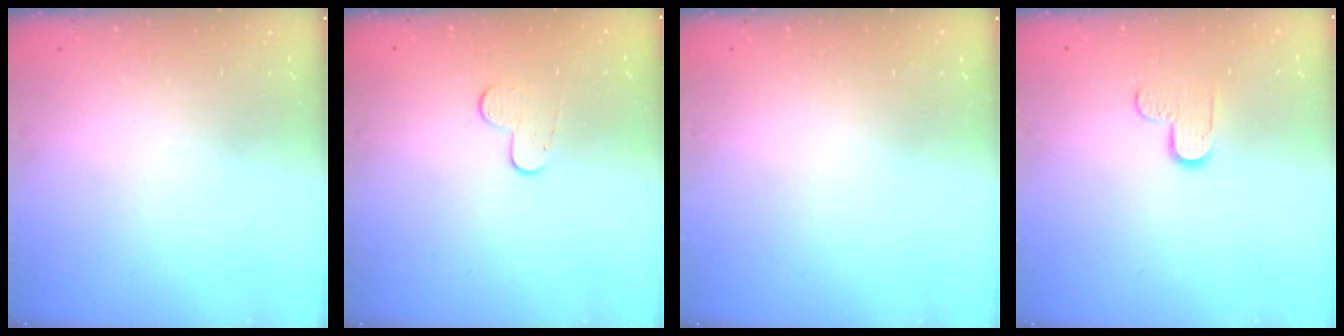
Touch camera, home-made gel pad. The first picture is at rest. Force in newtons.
{"total": 6.4, "press": 6.4, "slide": 0.5}
{"total": 0.0}
{"total": 5.6, "press": 5.6, "slide": 0.3}